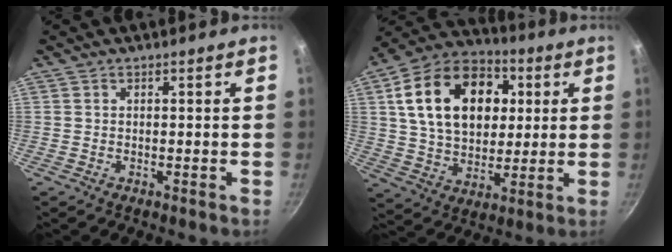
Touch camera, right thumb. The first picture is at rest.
{"total": 22.6, "force": [5.4, 15.6, 15.4], "torque": [-0.235, 0.008, 0.085]}